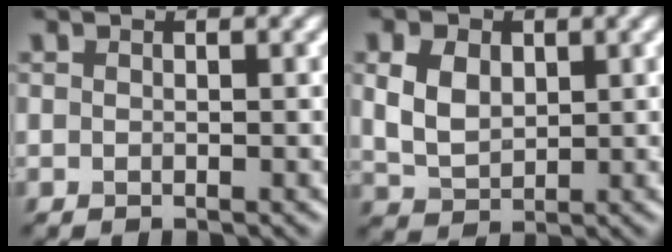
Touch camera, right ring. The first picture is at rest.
{"total": 4.0, "force": [1.0, 2.9, 2.6], "torque": [-0.061, 0.000, 0.020]}